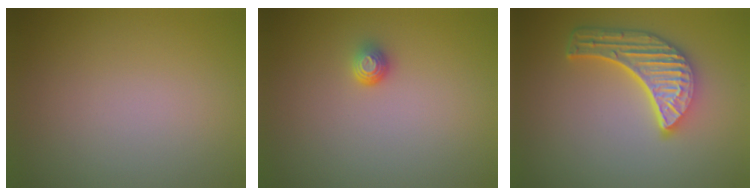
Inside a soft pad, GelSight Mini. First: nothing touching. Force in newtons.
{"total": 1.2, "press": 0.9, "slide": 0.8}
{"total": 6.0, "press": 4.6, "slide": 3.9}